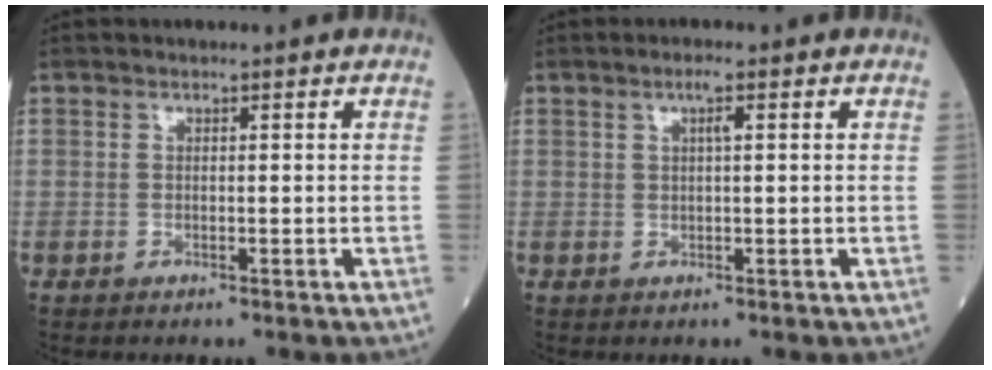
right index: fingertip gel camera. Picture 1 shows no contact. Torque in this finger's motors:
{"motor_torque": [0.23, 0.13, 0.11, 0.06]}